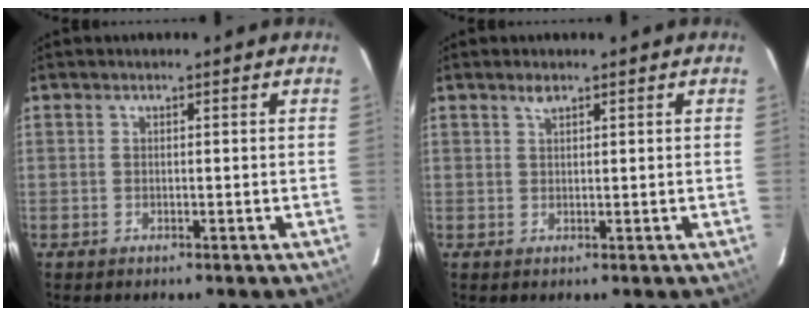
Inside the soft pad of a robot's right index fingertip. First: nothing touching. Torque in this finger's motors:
{"motor_torque": [0.01, 0.00, 0.00, 0.02]}